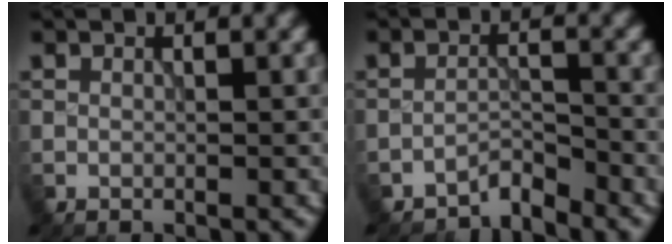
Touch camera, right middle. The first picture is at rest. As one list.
[{"total": 2.3, "force": [-2.2, 0.3, 0.5], "torque": [-0.004, 0.008, -0.043]}]